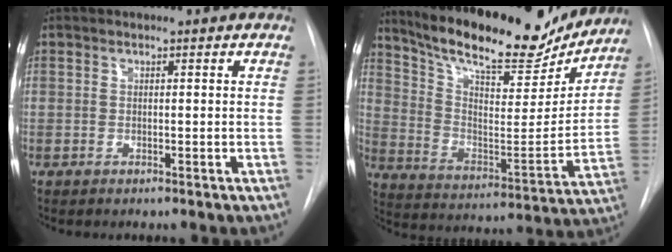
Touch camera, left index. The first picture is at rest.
{"total": 21.9, "force": [18.6, 5.5, 10.1], "torque": [-0.168, -0.025, 0.280]}